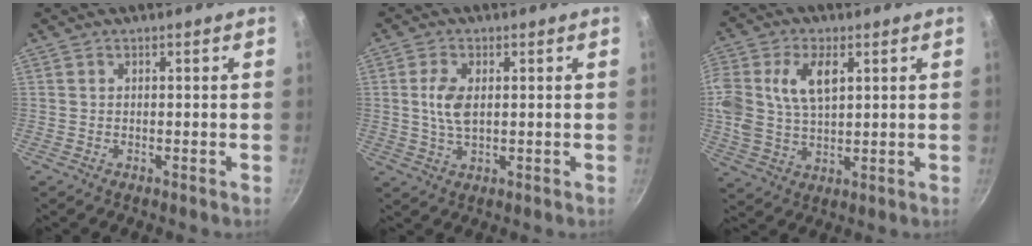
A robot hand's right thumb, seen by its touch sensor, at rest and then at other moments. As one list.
[{"total": 5.7, "force": [0.8, 2.9, 4.8], "torque": [-0.102, -0.003, 0.017]}, {"total": 13.1, "force": [3.6, 7.6, 10.0], "torque": [-0.210, 0.003, 0.073]}]